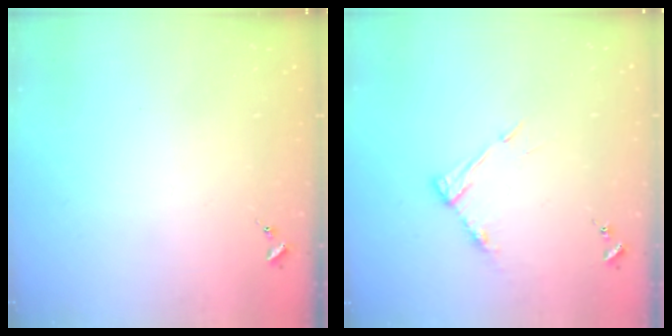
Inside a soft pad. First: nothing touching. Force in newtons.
{"total": 8.1, "press": 8.1, "slide": 0.6}